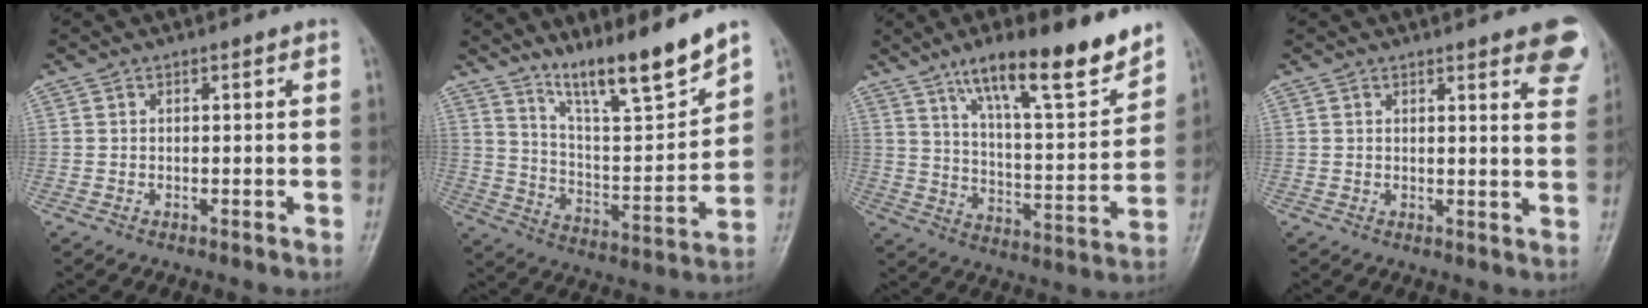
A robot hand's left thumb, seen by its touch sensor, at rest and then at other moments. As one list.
[{"total": 13.9, "force": [11.2, 1.2, 8.1], "torque": [-0.119, -0.078, 0.202]}, {"total": 18.1, "force": [12.6, 3.9, 12.5], "torque": [-0.166, -0.070, 0.207]}, {"total": 9.3, "force": [6.2, 2.4, 6.4], "torque": [-0.049, -0.024, 0.057]}]